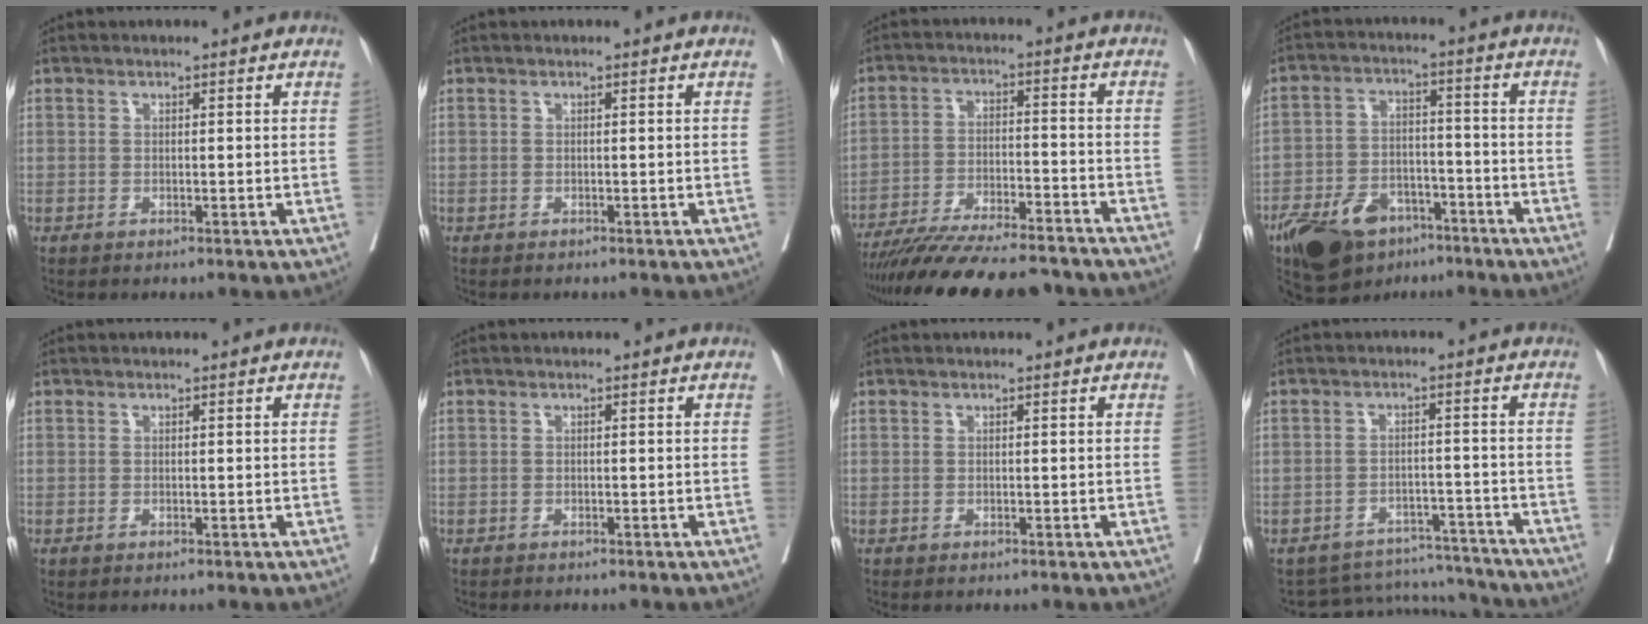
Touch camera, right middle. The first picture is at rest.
{"total": 0.0}
{"total": 19.2, "force": [-17.1, 2.5, 8.4], "torque": [-0.138, -0.012, -0.255]}
{"total": 14.8, "force": [-9.8, 7.9, 7.8], "torque": [-0.143, -0.001, -0.162]}
{"total": 0.0}
{"total": 0.6, "force": [-0.4, 0.0, 0.4], "torque": [-0.013, -0.002, -0.006]}
{"total": 0.0}
{"total": 8.5, "force": [-8.3, 1.6, -1.3], "torque": [0.020, 0.033, -0.109]}